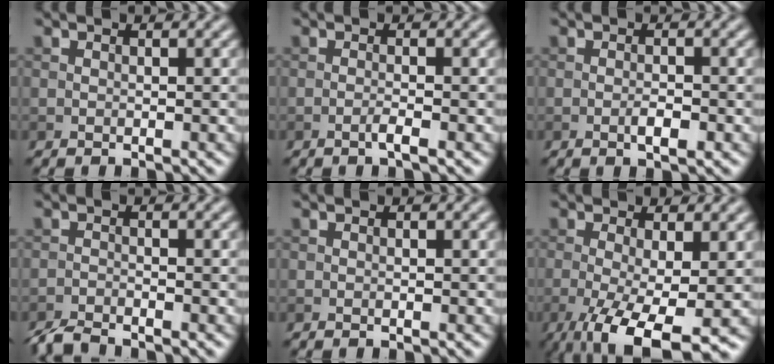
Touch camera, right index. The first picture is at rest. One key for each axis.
{"total": 1.2, "fx": -0.6, "fy": 0.1, "fz": 1.1, "tx": -0.016, "ty": 0.003, "tz": -0.016}
{"total": 1.6, "fx": -0.7, "fy": 0.5, "fz": 1.4, "tx": -0.026, "ty": 0.000, "tz": -0.012}
{"total": 2.5, "fx": -2.4, "fy": 0.2, "fz": 0.7, "tx": -0.017, "ty": -0.005, "tz": -0.052}
{"total": 0.0}
{"total": 7.7, "fx": -2.9, "fy": 2.1, "fz": 6.9, "tx": -0.133, "ty": -0.019, "tz": -0.040}